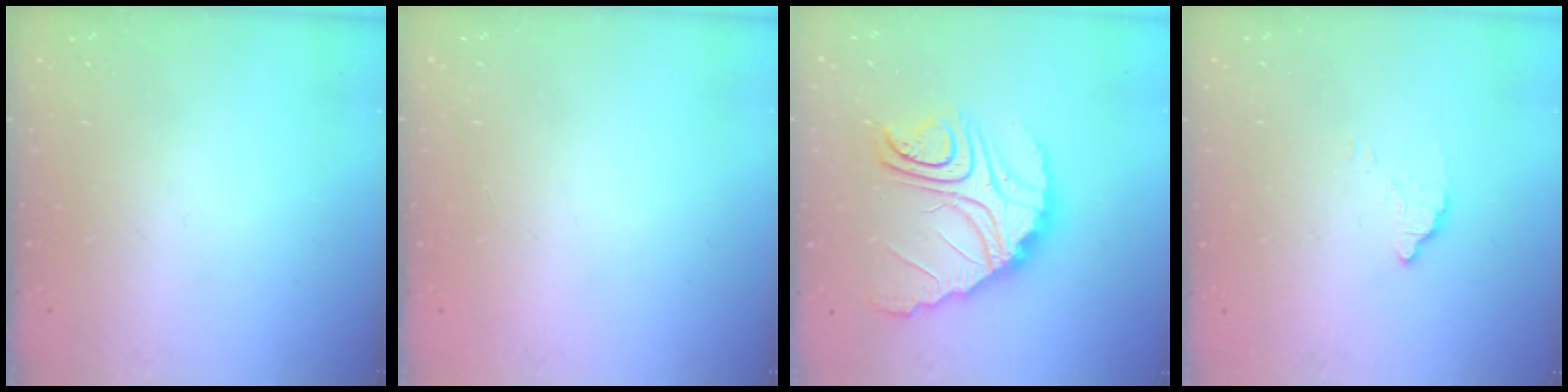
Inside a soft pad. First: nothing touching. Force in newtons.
{"total": 2.2, "press": 2.2, "slide": 0.1}
{"total": 16.8, "press": 16.8, "slide": 1.3}
{"total": 2.5, "press": 2.5, "slide": 0.1}